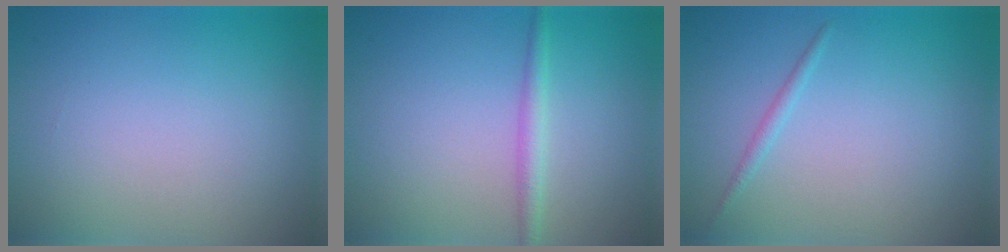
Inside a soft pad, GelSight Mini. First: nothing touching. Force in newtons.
{"total": 1.7, "press": 1.7, "slide": 0.1}
{"total": 0.9, "press": 0.9, "slide": 0.1}